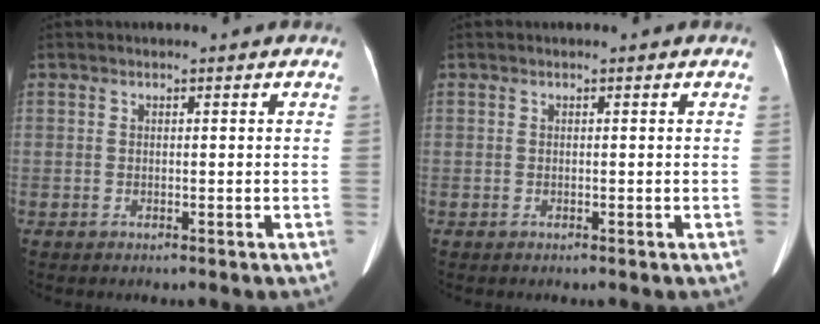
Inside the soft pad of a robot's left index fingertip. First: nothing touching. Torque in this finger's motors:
{"motor_torque": [0.08, -0.02, 0.00, -0.01]}